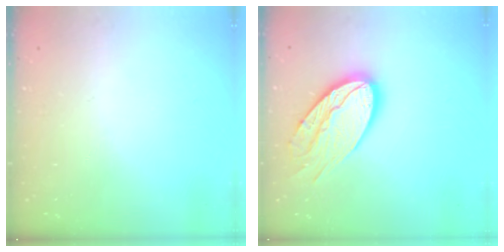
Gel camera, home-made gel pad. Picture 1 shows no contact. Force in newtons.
{"total": 16.7, "press": 16.6, "slide": 1.5}